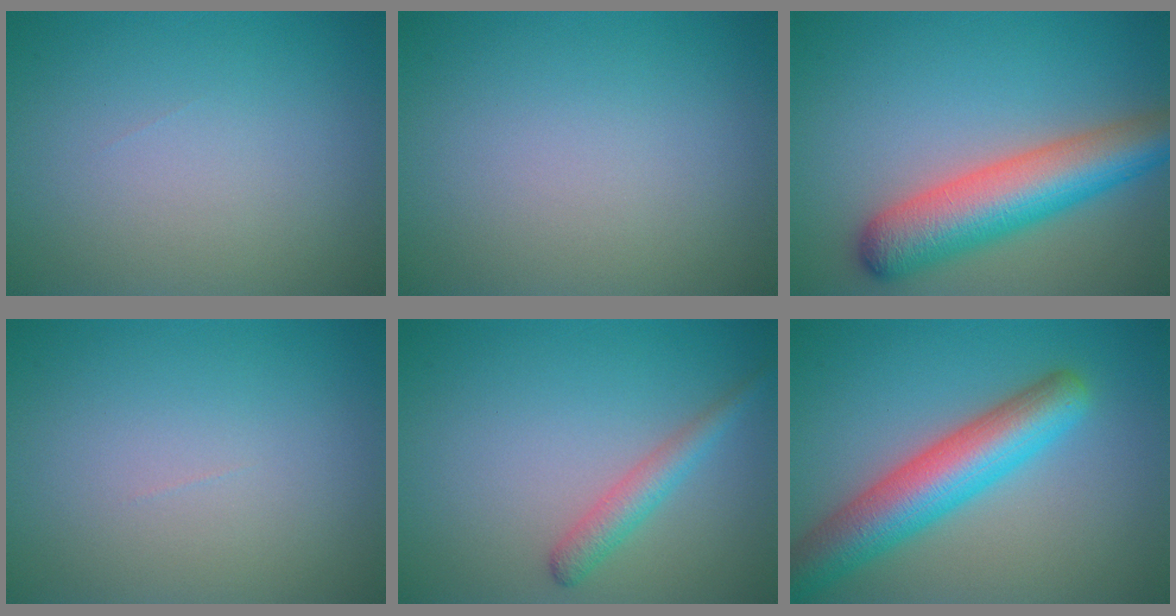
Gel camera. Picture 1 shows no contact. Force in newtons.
{"total": 0.0}
{"total": 7.9, "press": 7.9, "slide": 0.4}
{"total": 0.0}
{"total": 2.2, "press": 2.2, "slide": 0.1}
{"total": 7.5, "press": 7.5, "slide": 0.2}